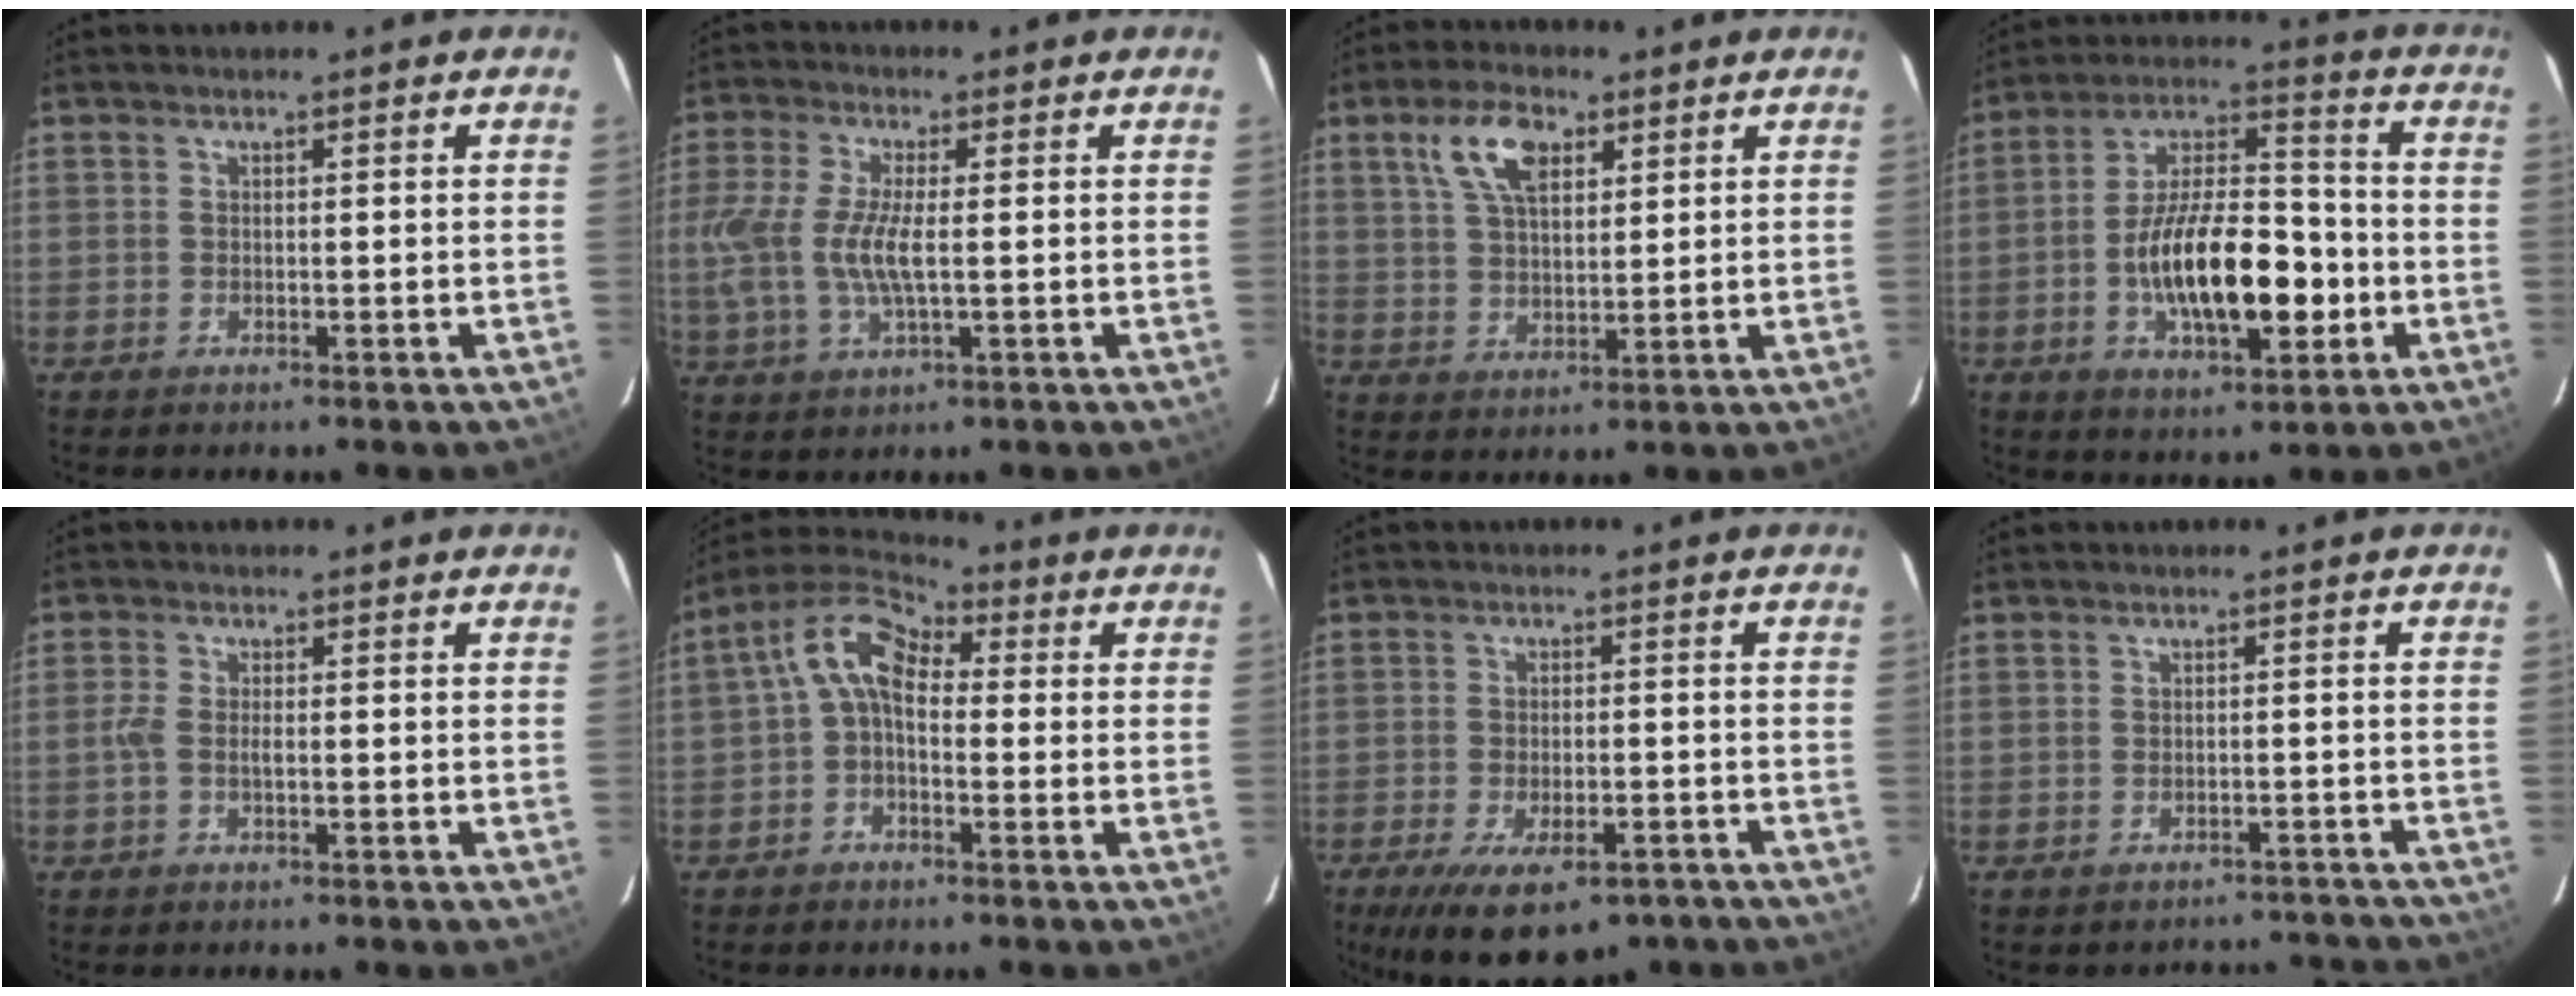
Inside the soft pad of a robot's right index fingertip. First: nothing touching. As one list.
[{"total": 10.0, "force": [-0.3, 3.2, 9.5], "torque": [-0.201, -0.003, -0.005]}, {"total": 8.9, "force": [4.3, 4.3, 6.5], "torque": [-0.124, 0.020, 0.083]}, {"total": 18.0, "force": [-4.5, 7.5, 15.7], "torque": [-0.285, 0.012, -0.073]}, {"total": 2.3, "force": [-0.6, 0.8, 2.1], "torque": [-0.047, 0.004, -0.012]}, {"total": 8.3, "force": [0.1, 5.4, 6.4], "torque": [-0.123, 0.031, -0.010]}, {"total": 13.6, "force": [-8.9, 5.7, 8.6], "torque": [-0.170, -0.027, -0.127]}, {"total": 8.4, "force": [-7.8, 2.9, 1.3], "torque": [-0.016, 0.018, -0.080]}]